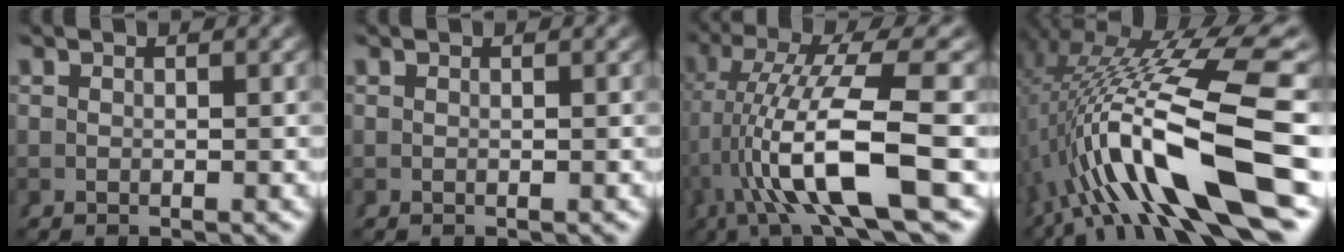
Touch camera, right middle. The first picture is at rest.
{"total": 0.0}
{"total": 10.5, "force": [-0.4, 3.7, 9.8], "torque": [-0.182, -0.017, 0.007]}
{"total": 15.5, "force": [-0.9, 5.5, 14.5], "torque": [-0.230, 0.011, -0.001]}